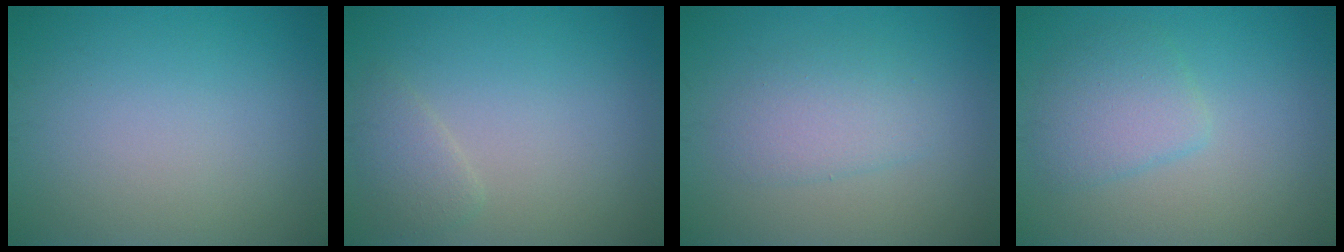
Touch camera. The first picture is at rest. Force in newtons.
{"total": 1.6, "press": 1.6, "slide": 0.2}
{"total": 2.6, "press": 2.6, "slide": 0.2}
{"total": 3.0, "press": 3.0, "slide": 0.2}